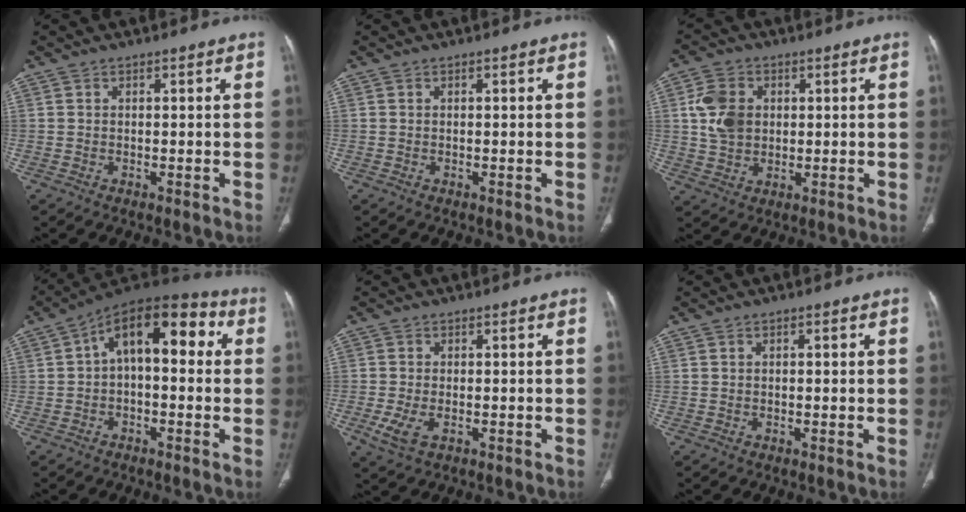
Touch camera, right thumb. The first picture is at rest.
{"total": 0.0}
{"total": 8.1, "force": [1.4, 6.2, 5.0], "torque": [-0.081, -0.002, 0.029]}
{"total": 14.6, "force": [2.2, 7.7, 12.2], "torque": [-0.150, 0.048, 0.022]}
{"total": 4.2, "force": [-1.4, 2.2, 3.3], "torque": [-0.079, -0.007, -0.023]}
{"total": 0.9, "force": [0.2, 0.4, 0.8], "torque": [-0.015, 0.002, 0.002]}